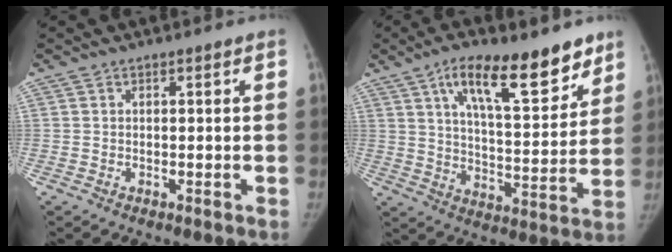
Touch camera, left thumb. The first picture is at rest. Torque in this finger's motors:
{"motor_torque": [0.14, 0.27, 1.55, -1.22, 0.08]}